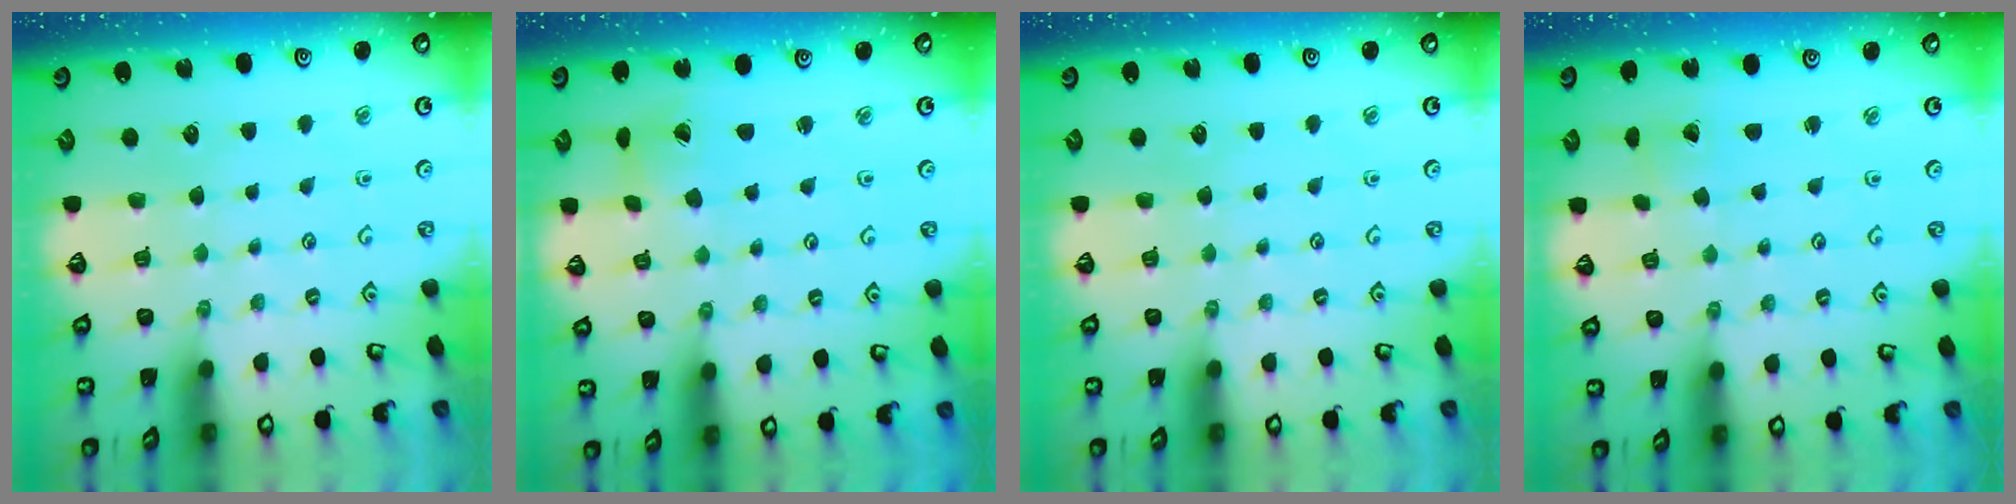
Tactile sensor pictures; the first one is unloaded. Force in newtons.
{"total": 2.0, "press": 2.0, "slide": 0.3}
{"total": 0.0}
{"total": 1.5, "press": 1.5, "slide": 0.0}